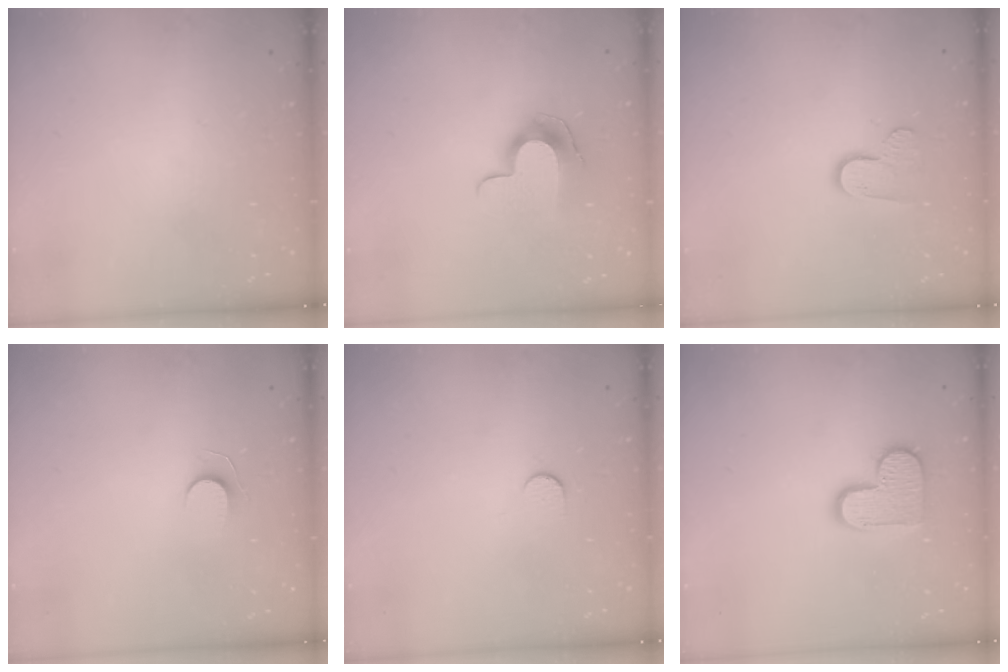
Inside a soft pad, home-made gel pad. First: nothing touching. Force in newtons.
{"total": 9.9, "press": 9.9, "slide": 0.3}
{"total": 7.8, "press": 7.7, "slide": 0.6}
{"total": 5.4, "press": 5.4, "slide": 0.5}
{"total": 5.7, "press": 5.6, "slide": 0.6}
{"total": 12.0, "press": 12.0, "slide": 0.7}